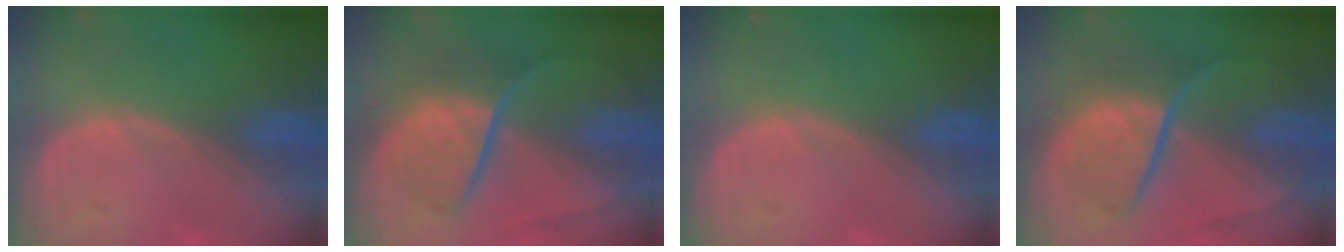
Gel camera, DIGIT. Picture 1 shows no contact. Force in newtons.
{"total": 9.3, "press": 7.7, "slide": 5.1}
{"total": 0.0}
{"total": 9.3, "press": 7.7, "slide": 5.2}